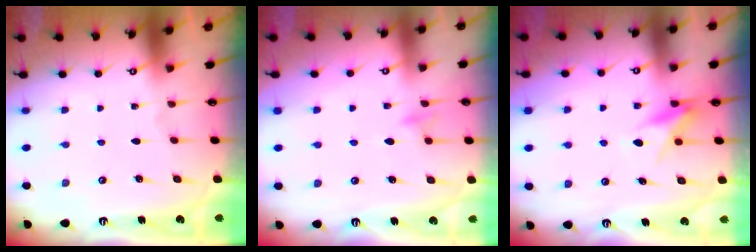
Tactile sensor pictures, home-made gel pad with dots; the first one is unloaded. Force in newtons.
{"total": 7.7, "press": 7.6, "slide": 0.8}
{"total": 7.8, "press": 7.7, "slide": 1.1}